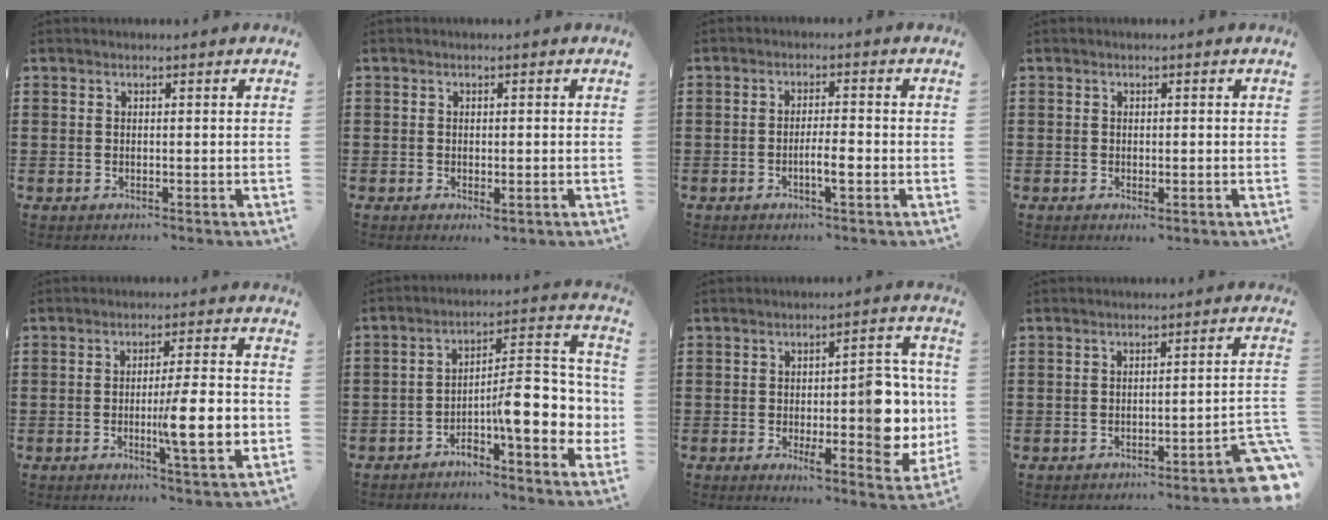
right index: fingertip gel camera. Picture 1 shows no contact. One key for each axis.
{"total": 0.8, "fx": -0.4, "fy": 0.3, "fz": 0.6, "tx": -0.013, "ty": -0.005, "tz": -0.006}
{"total": 3.2, "fx": -1.3, "fy": 0.4, "fz": 2.9, "tx": -0.051, "ty": 0.000, "tz": -0.023}
{"total": 0.5, "fx": -0.3, "fy": 0.3, "fz": 0.4, "tx": -0.009, "ty": -0.004, "tz": -0.004}
{"total": 10.2, "fx": -2.0, "fy": 1.7, "fz": 9.9, "tx": -0.143, "ty": -0.008, "tz": -0.033}
{"total": 9.6, "fx": -2.8, "fy": 2.6, "fz": 8.9, "tx": -0.118, "ty": -0.022, "tz": -0.058}
{"total": 10.9, "fx": -0.8, "fy": 4.3, "fz": 10.0, "tx": -0.117, "ty": -0.012, "tz": -0.009}
{"total": 3.8, "fx": -3.0, "fy": 0.1, "fz": 2.3, "tx": -0.038, "ty": -0.010, "tz": -0.059}